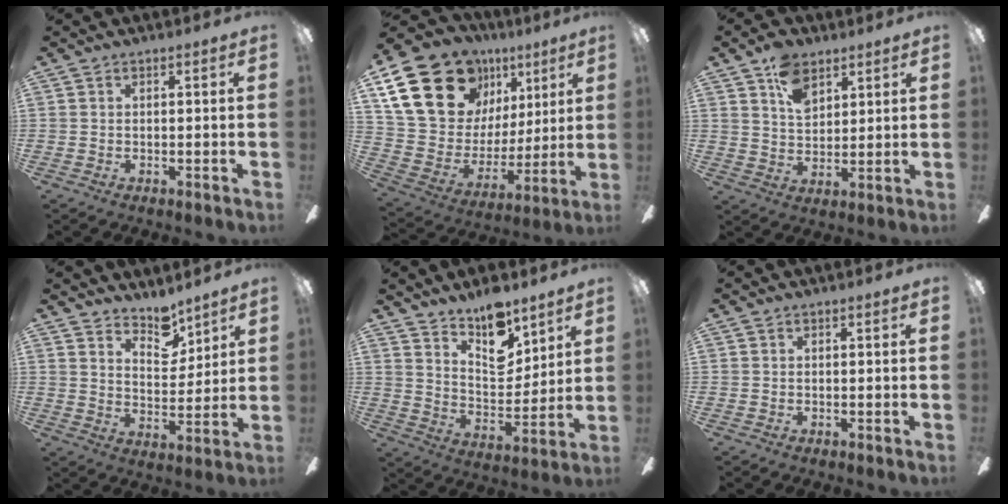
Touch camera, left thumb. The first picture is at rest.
{"total": 25.7, "force": [13.8, 17.0, 13.4], "torque": [-0.244, -0.065, 0.269]}
{"total": 8.9, "force": [5.4, 5.5, 4.4], "torque": [-0.071, -0.014, 0.100]}
{"total": 7.8, "force": [6.6, 3.4, 2.5], "torque": [-0.032, -0.043, 0.119]}
{"total": 12.8, "force": [10.1, 5.5, 5.6], "torque": [-0.078, -0.070, 0.183]}
{"total": 0.0}